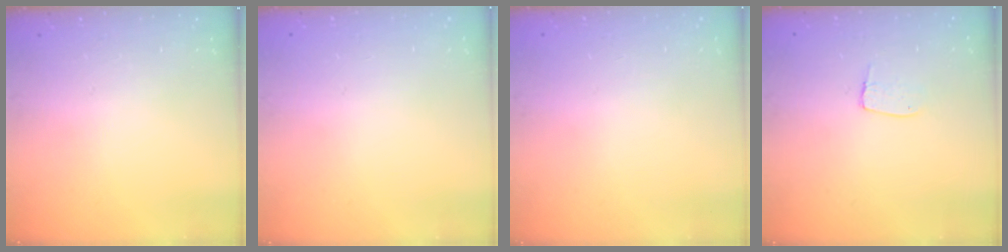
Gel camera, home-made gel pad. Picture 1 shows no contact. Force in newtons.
{"total": 0.0}
{"total": 0.0}
{"total": 5.2, "press": 5.2, "slide": 0.3}